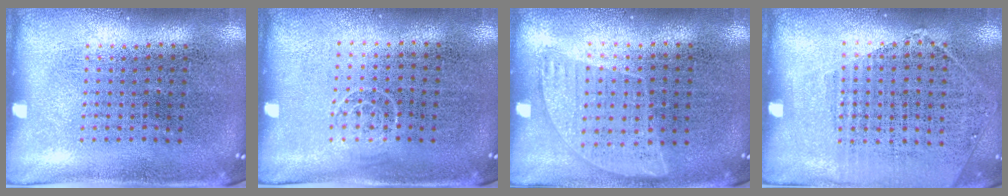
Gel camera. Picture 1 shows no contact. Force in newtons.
{"total": 0.7, "press": 0.5, "slide": 0.5}
{"total": 0.9, "press": 0.7, "slide": 0.5}
{"total": 1.1, "press": 1.0, "slide": 0.6}